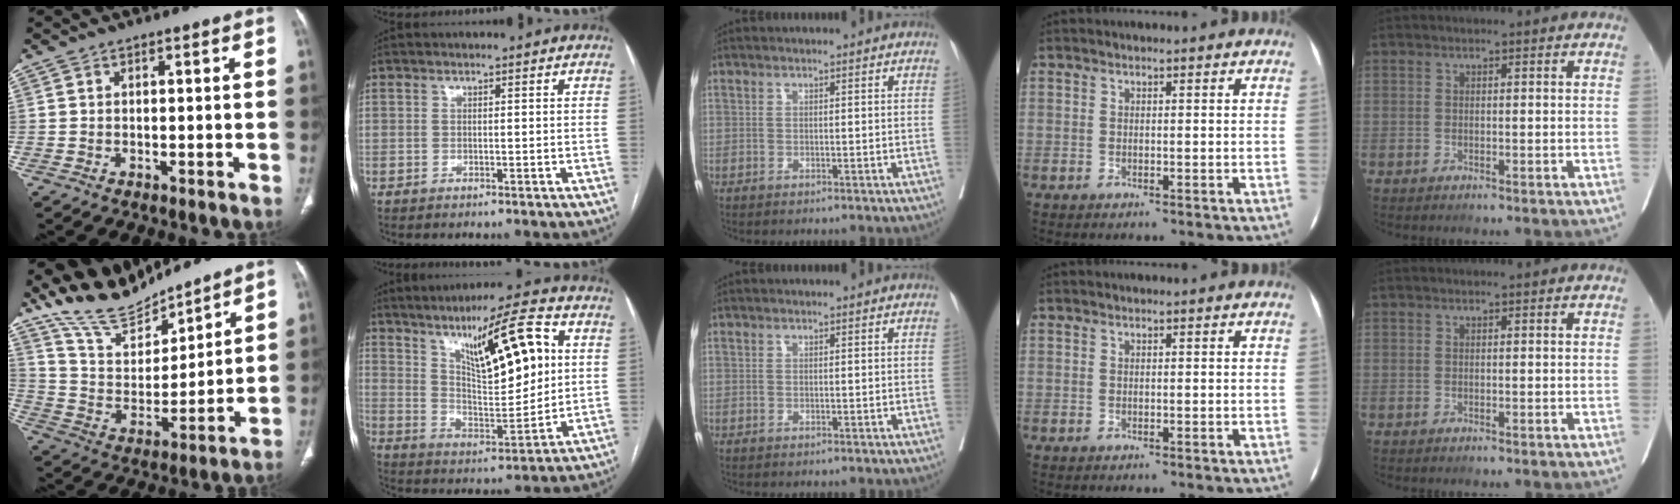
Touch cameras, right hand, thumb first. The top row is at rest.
{"thumb": {"total": 15.4, "force": [13.8, 4.8, 4.7], "torque": [-0.056, -0.082, 0.269]}, "index": {"total": 16.2, "force": [6.0, 3.6, 14.6], "torque": [-0.233, 0.010, 0.109]}}